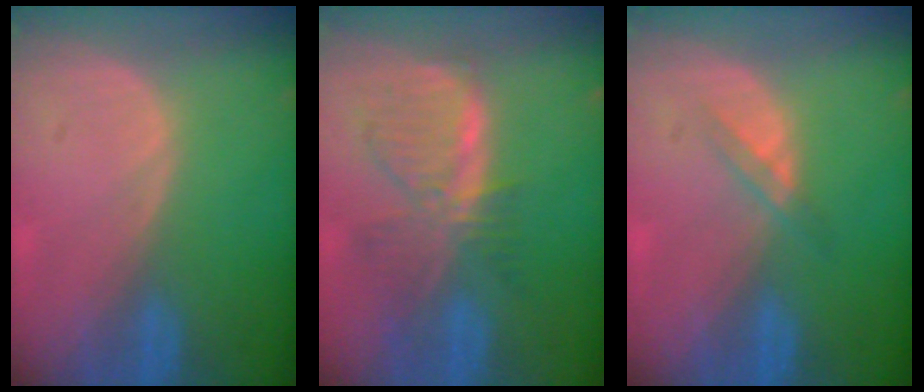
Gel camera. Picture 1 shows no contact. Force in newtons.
{"total": 7.7, "press": 6.9, "slide": 3.4}
{"total": 1.8, "press": 1.8, "slide": 0.2}